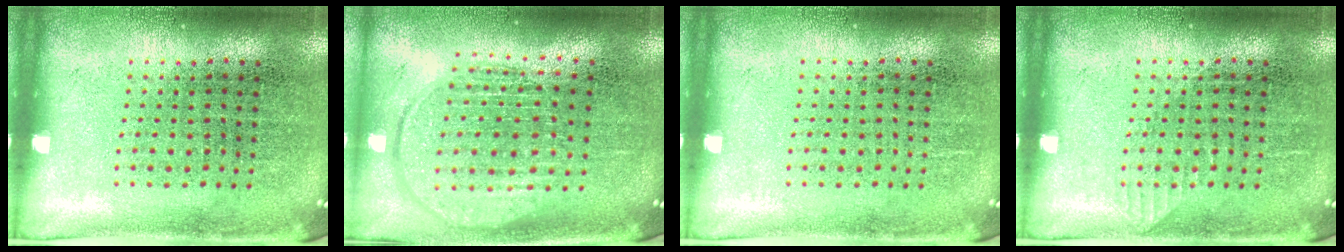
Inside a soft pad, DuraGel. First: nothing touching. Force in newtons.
{"total": 1.9, "press": 1.6, "slide": 0.9}
{"total": 0.0}
{"total": 0.6, "press": 0.5, "slide": 0.2}